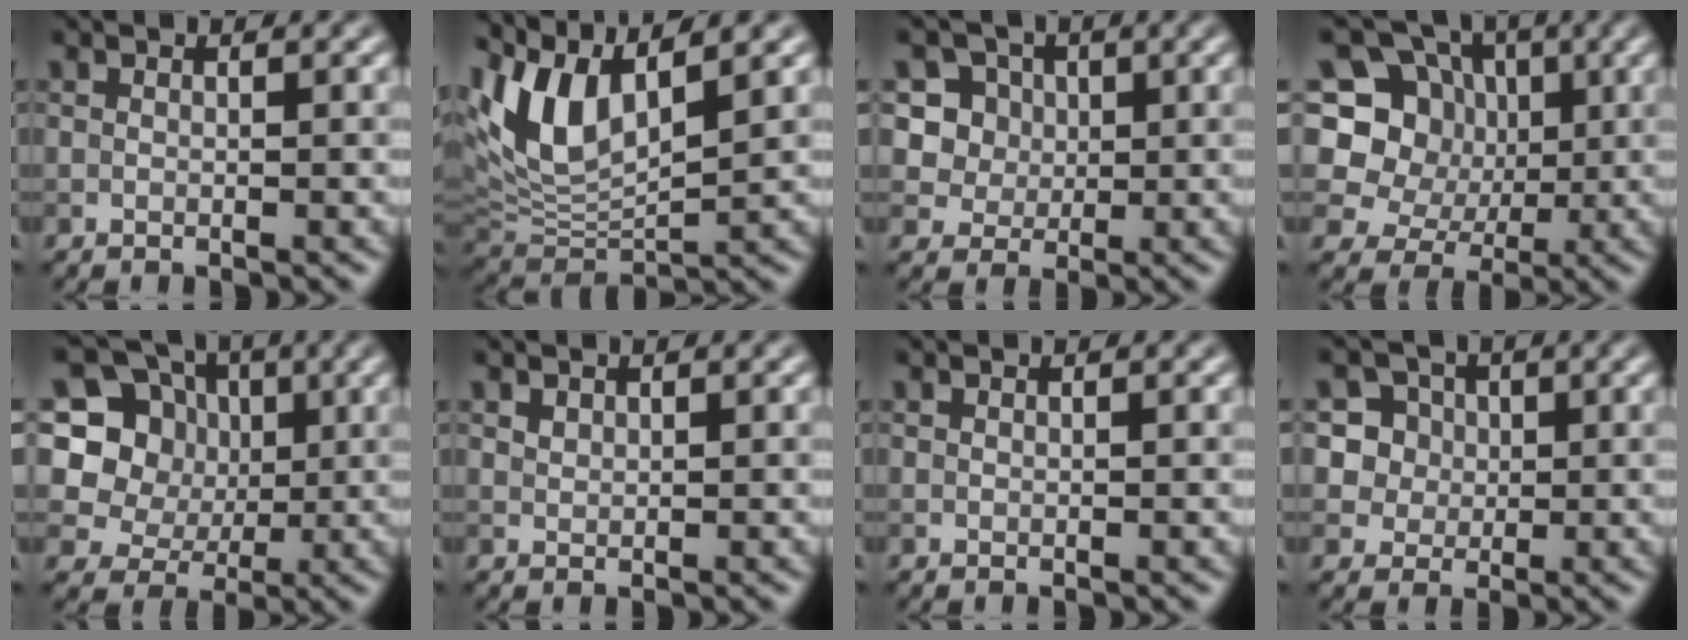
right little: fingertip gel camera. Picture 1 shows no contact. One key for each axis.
{"total": 7.5, "fx": 3.6, "fy": 3.1, "fz": 5.8, "tx": -0.129, "ty": 0.007, "tz": 0.068}
{"total": 6.5, "fx": 2.4, "fy": 5.5, "fz": 2.5, "tx": -0.035, "ty": 0.009, "tz": 0.032}
{"total": 9.4, "fx": 1.8, "fy": 8.3, "fz": 3.9, "tx": -0.084, "ty": 0.032, "tz": -0.004}
{"total": 11.0, "fx": 2.9, "fy": 9.8, "fz": 4.1, "tx": -0.109, "ty": 0.033, "tz": 0.044}
{"total": 0.6, "fx": 0.5, "fy": 0.4, "fz": 0.2, "tx": -0.005, "ty": 0.000, "tz": 0.012}
{"total": 0.0}
{"total": 7.1, "fx": 2.6, "fy": 6.2, "fz": 2.3, "tx": -0.043, "ty": 0.025, "tz": 0.030}